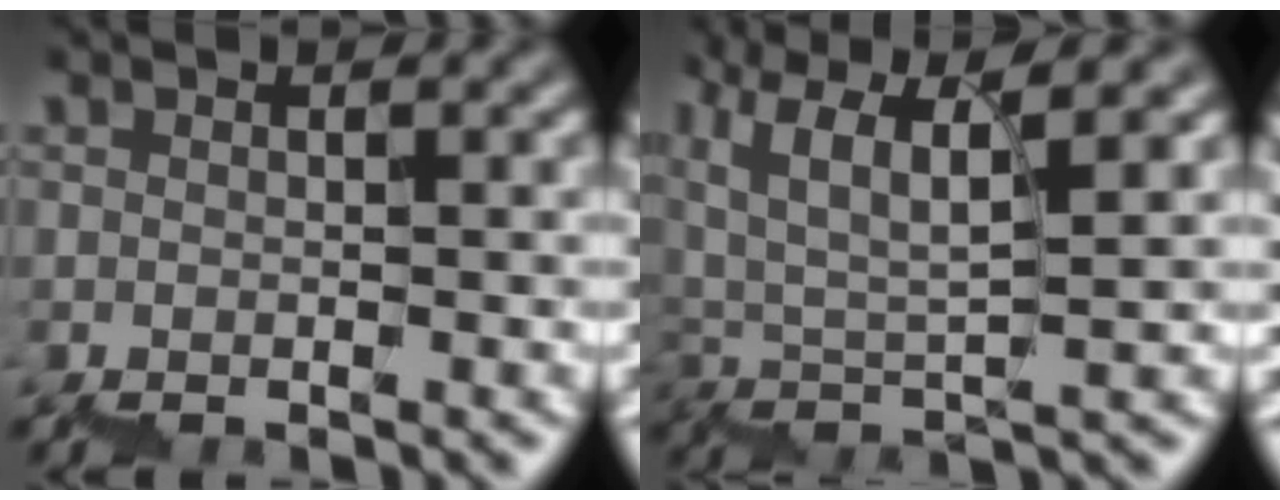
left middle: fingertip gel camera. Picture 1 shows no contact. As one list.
[{"total": 5.9, "force": [4.5, 1.0, 3.7], "torque": [-0.077, 0.007, 0.087]}]